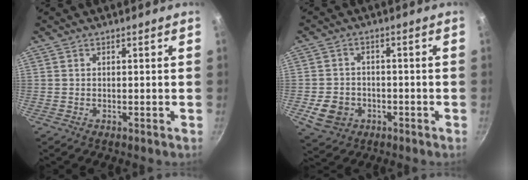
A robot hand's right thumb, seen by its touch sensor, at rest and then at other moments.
{"total": 7.1, "force": [-2.3, 5.8, 3.3], "torque": [-0.053, 0.019, -0.034]}